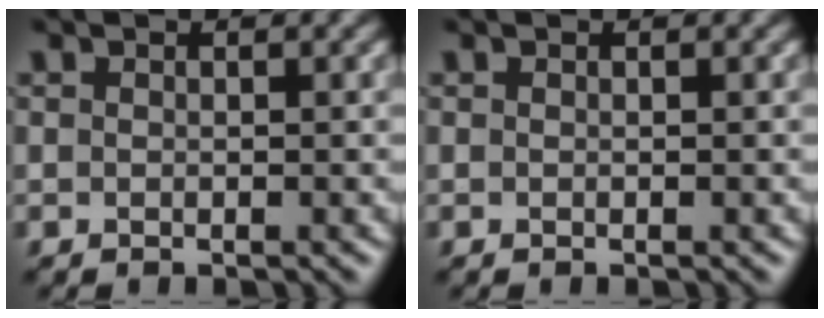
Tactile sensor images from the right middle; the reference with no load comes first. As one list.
[{"total": 0.0}]